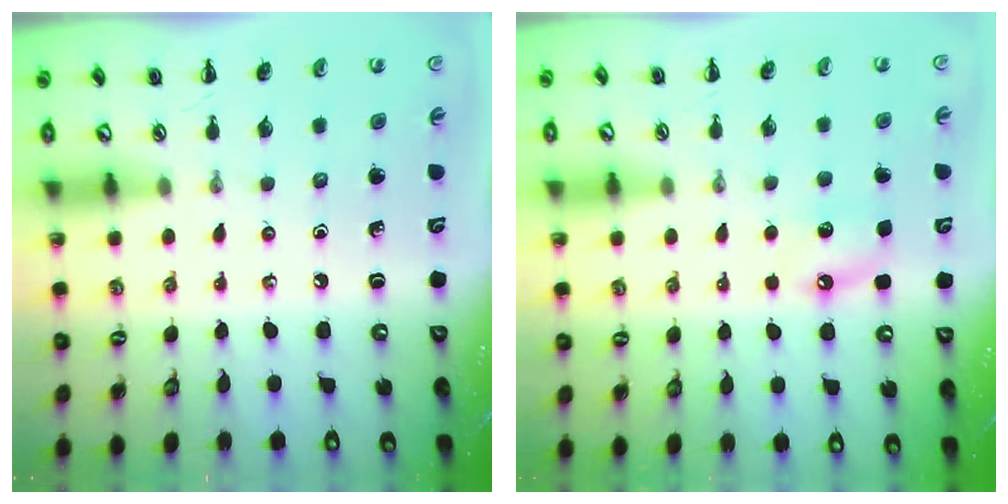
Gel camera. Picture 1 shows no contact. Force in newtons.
{"total": 5.6, "press": 5.3, "slide": 1.8}